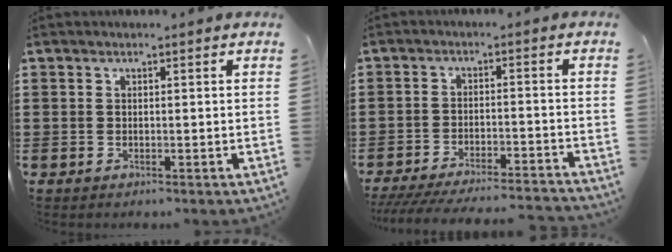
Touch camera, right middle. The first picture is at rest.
{"total": 5.2, "force": [-4.9, -0.1, 1.7], "torque": [-0.041, -0.016, -0.096]}